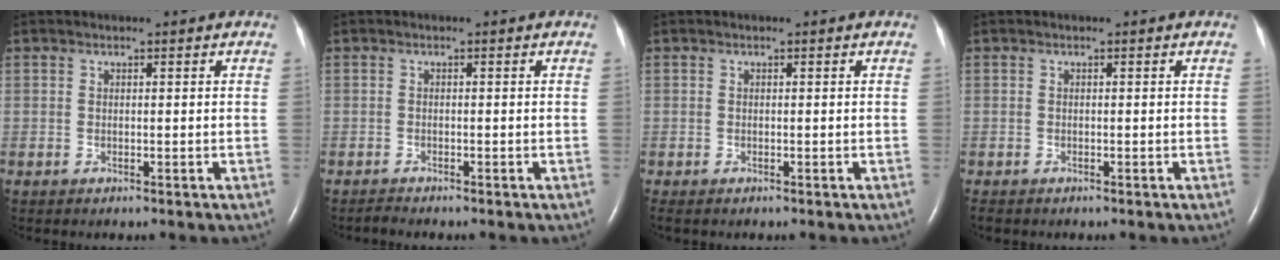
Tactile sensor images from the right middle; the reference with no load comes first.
{"total": 0.9, "force": [-0.9, -0.1, 0.0], "torque": [-0.010, -0.006, -0.016]}
{"total": 0.6, "force": [-0.5, 0.2, 0.3], "torque": [-0.007, -0.001, -0.007]}
{"total": 1.1, "force": [-1.0, 0.4, 0.4], "torque": [-0.008, -0.002, -0.012]}